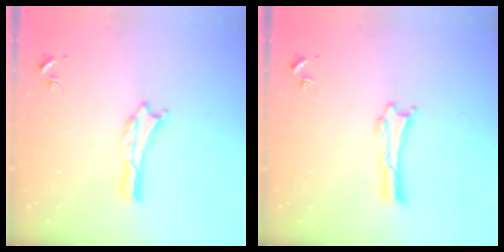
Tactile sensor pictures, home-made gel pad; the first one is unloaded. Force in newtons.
{"total": 0.0}